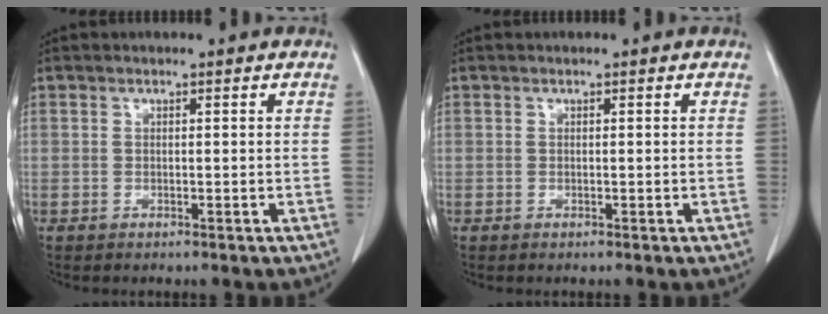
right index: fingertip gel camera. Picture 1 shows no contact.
{"total": 0.0}